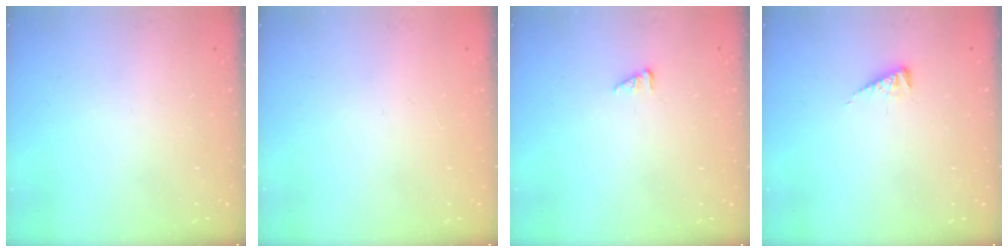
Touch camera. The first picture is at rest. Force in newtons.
{"total": 0.0}
{"total": 1.2, "press": 1.1, "slide": 0.1}
{"total": 4.2, "press": 4.2, "slide": 0.6}